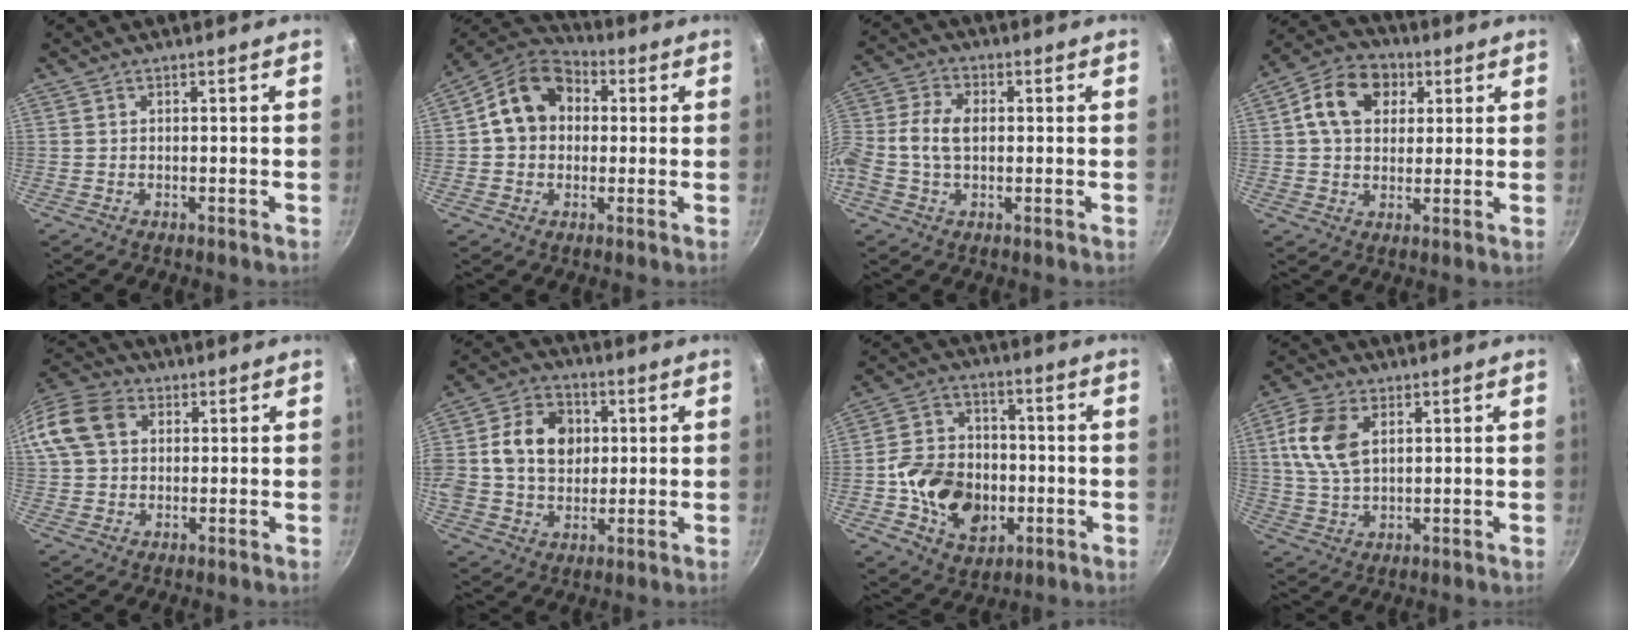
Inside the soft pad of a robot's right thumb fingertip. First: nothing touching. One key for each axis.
{"total": 12.7, "fx": 2.0, "fy": 10.1, "fz": 7.5, "tx": -0.095, "ty": 0.026, "tz": 0.014}
{"total": 7.7, "fx": -0.1, "fy": 5.0, "fz": 5.9, "tx": -0.127, "ty": 0.024, "tz": -0.018}
{"total": 11.7, "fx": 3.4, "fy": 8.9, "fz": 6.8, "tx": -0.093, "ty": 0.009, "tz": 0.041}
{"total": 12.7, "fx": 3.1, "fy": 9.8, "fz": 7.5, "tx": -0.143, "ty": 0.024, "tz": 0.042}
{"total": 15.0, "fx": 2.3, "fy": 11.7, "fz": 9.1, "tx": -0.141, "ty": 0.015, "tz": 0.028}
{"total": 15.9, "fx": -3.3, "fy": 12.2, "fz": 9.6, "tx": -0.135, "ty": 0.026, "tz": -0.052}
{"total": 10.3, "fx": 3.0, "fy": 6.1, "fz": 7.8, "tx": -0.147, "ty": -0.002, "tz": 0.058}